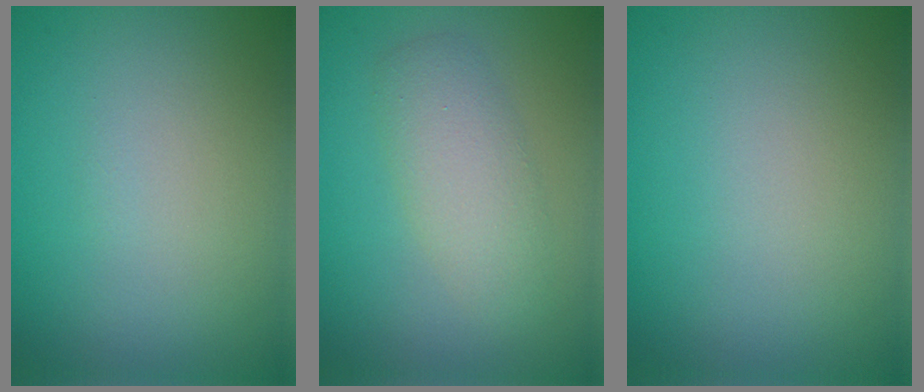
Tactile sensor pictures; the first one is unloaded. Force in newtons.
{"total": 3.4, "press": 3.4, "slide": 0.1}
{"total": 0.0}